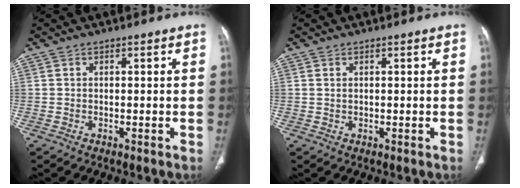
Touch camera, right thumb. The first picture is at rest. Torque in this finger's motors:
{"motor_torque": [-0.05, -0.23, 0.02, -0.21, -0.03]}